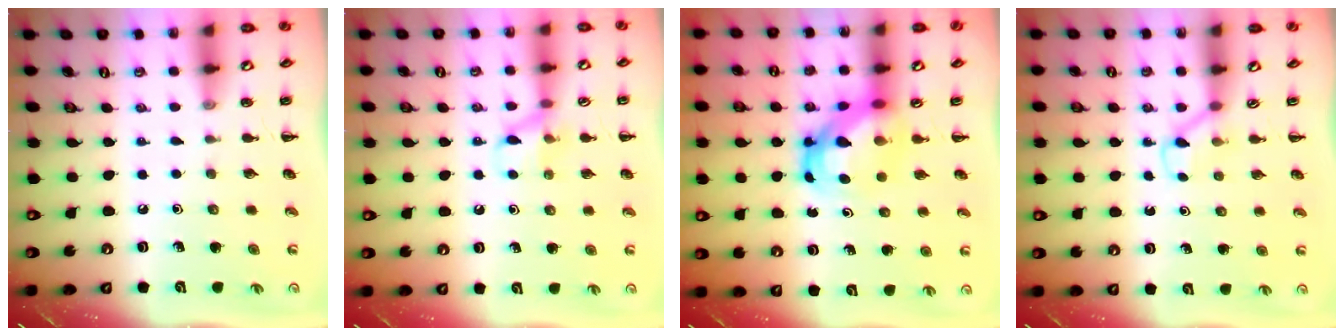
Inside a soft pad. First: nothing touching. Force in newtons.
{"total": 8.2, "press": 8.1, "slide": 1.7}
{"total": 6.2, "press": 6.0, "slide": 1.6}
{"total": 2.5, "press": 2.3, "slide": 0.9}